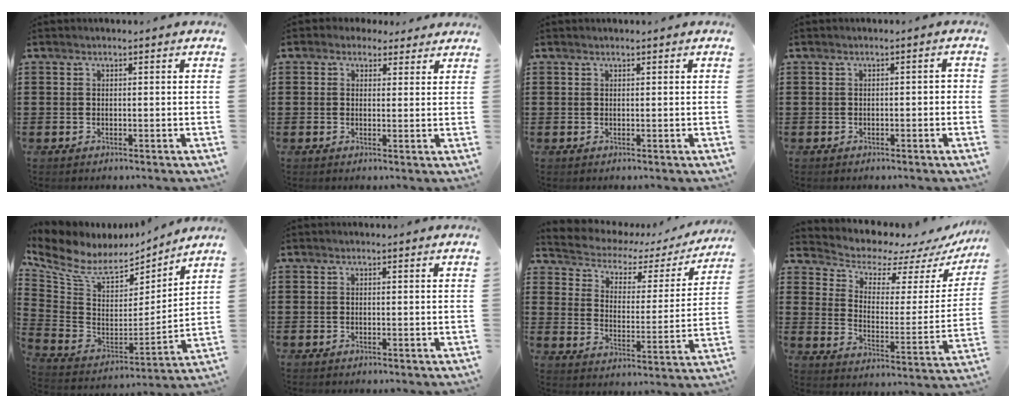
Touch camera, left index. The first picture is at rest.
{"total": 2.3, "force": [1.6, 1.5, 0.5], "torque": [-0.009, 0.006, 0.028]}
{"total": 0.0}
{"total": 1.0, "force": [-0.7, 0.3, 0.6], "torque": [-0.013, 0.002, -0.017]}
{"total": 8.3, "force": [6.4, 3.6, 4.0], "torque": [-0.114, -0.041, 0.113]}
{"total": 0.0}
{"total": 3.3, "force": [2.3, 1.9, 1.3], "torque": [-0.043, -0.015, 0.028]}
{"total": 5.5, "force": [4.9, 2.1, 1.2], "torque": [-0.048, -0.042, 0.081]}